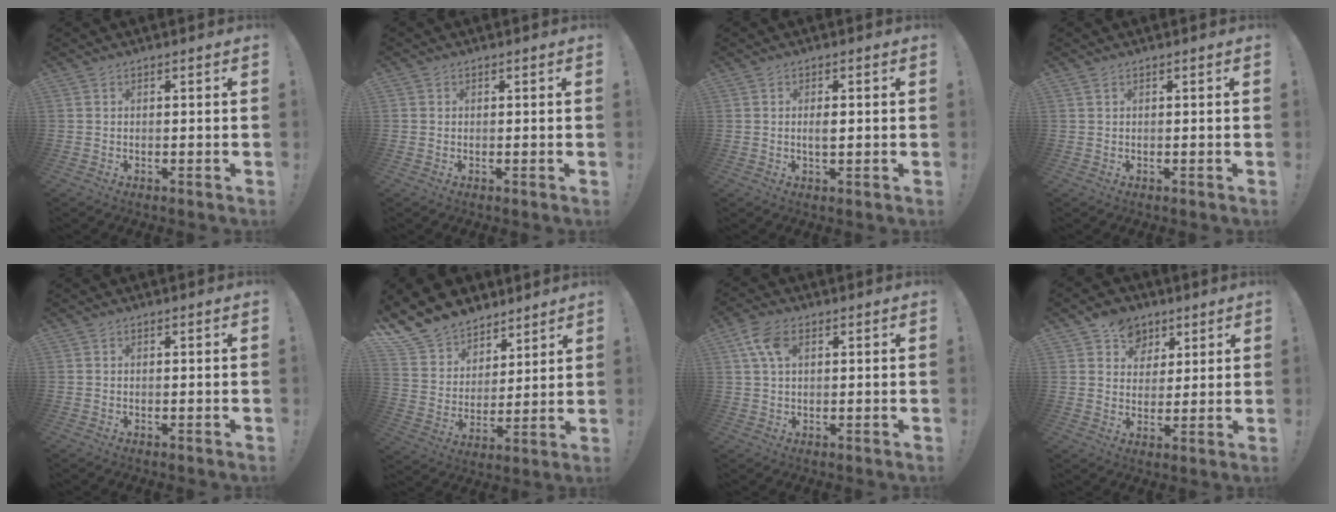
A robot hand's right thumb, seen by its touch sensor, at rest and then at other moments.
{"total": 0.7, "force": [0.2, 0.7, 0.0], "torque": [-0.003, 0.003, 0.005]}
{"total": 2.6, "force": [-0.1, 1.1, 2.3], "torque": [-0.033, 0.000, -0.004]}
{"total": 0.5, "force": [0.4, 0.2, 0.3], "torque": [-0.014, 0.003, 0.008]}
{"total": 0.0}
{"total": 13.3, "force": [10.3, 8.0, 2.6], "torque": [-0.061, -0.080, 0.198]}
{"total": 7.1, "force": [2.5, 4.0, 5.3], "torque": [-0.102, 0.001, 0.050]}
{"total": 8.6, "force": [4.4, 7.2, 1.5], "torque": [-0.017, -0.029, 0.088]}